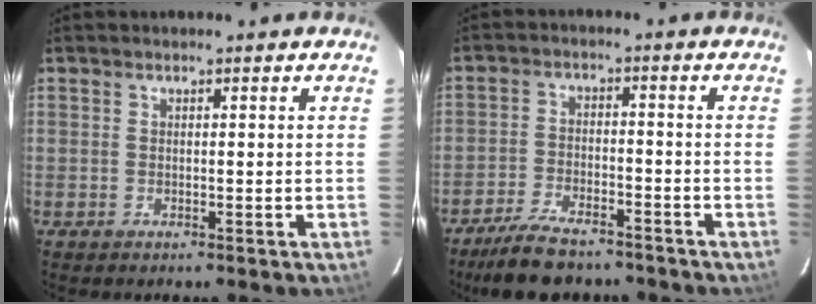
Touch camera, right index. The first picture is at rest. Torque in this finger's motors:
{"motor_torque": [0.72, -0.76, 0.15, 0.00]}